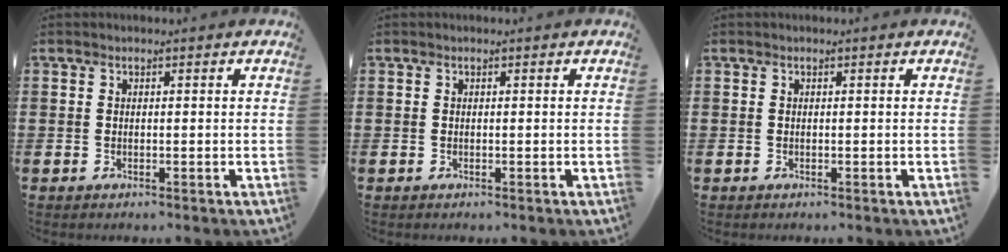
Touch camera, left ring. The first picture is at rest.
{"total": 0.0}
{"total": 0.0}